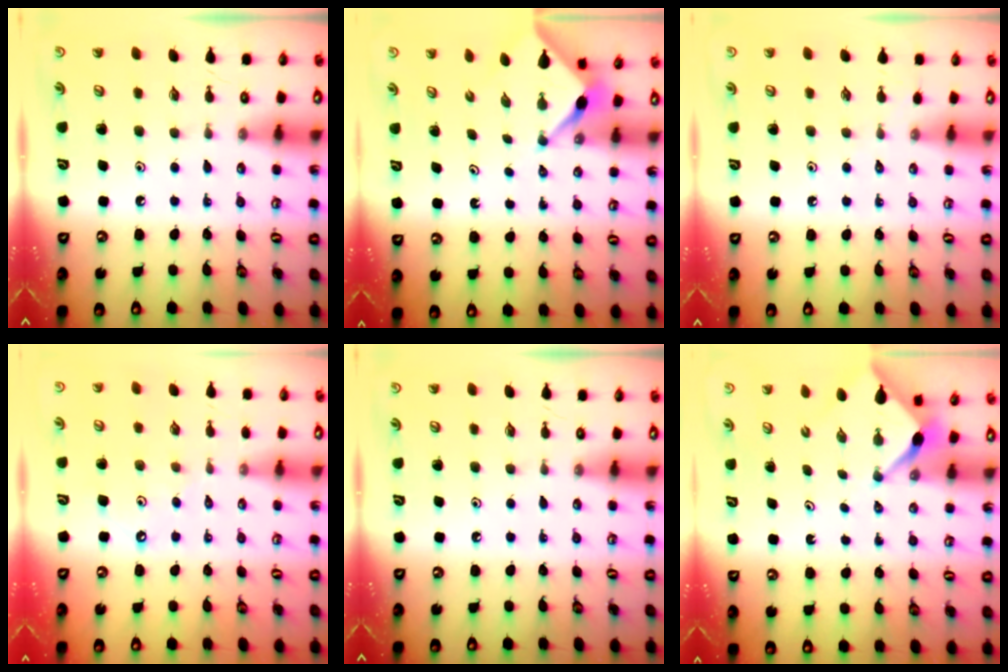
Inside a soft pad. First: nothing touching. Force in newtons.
{"total": 3.7, "press": 3.7, "slide": 0.3}
{"total": 1.9, "press": 1.8, "slide": 0.4}
{"total": 2.5, "press": 2.5, "slide": 0.4}
{"total": 0.0}
{"total": 2.7, "press": 2.6, "slide": 0.3}